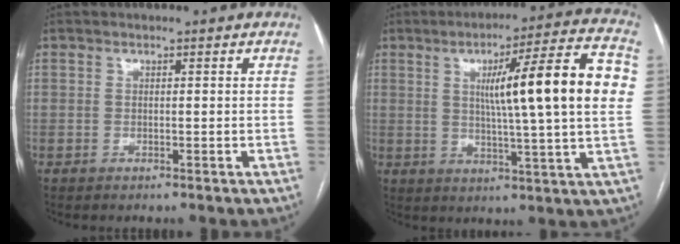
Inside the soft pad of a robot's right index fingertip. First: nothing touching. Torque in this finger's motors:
{"motor_torque": [1.39, 0.75, 0.89, 0.13]}